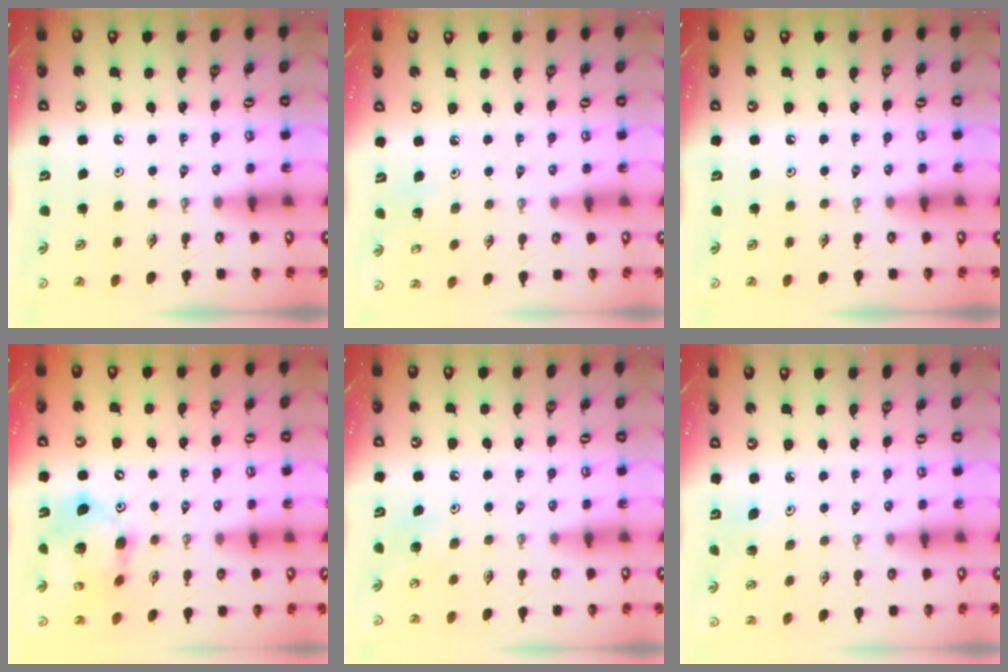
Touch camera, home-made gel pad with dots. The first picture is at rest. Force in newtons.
{"total": 6.1, "press": 6.1, "slide": 0.6}
{"total": 0.0}
{"total": 14.4, "press": 14.2, "slide": 2.7}
{"total": 8.7, "press": 8.7, "slide": 0.9}
{"total": 2.6, "press": 2.5, "slide": 0.9}